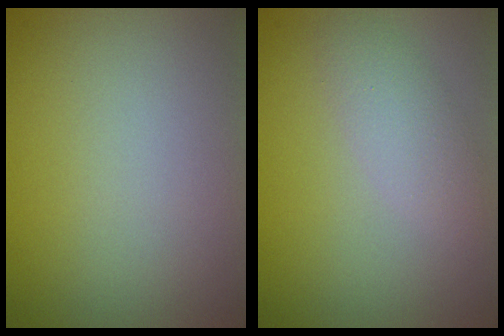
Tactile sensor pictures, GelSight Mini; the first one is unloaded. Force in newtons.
{"total": 2.2, "press": 2.2, "slide": 0.0}